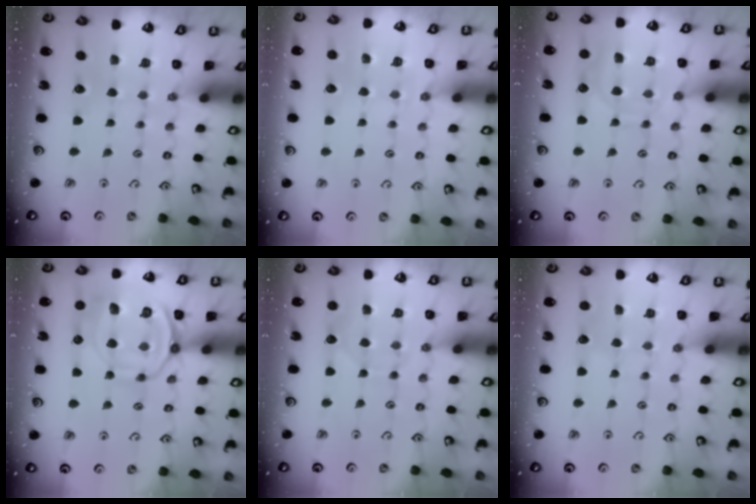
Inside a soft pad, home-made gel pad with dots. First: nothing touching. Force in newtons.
{"total": 2.5, "press": 2.5, "slide": 0.4}
{"total": 10.2, "press": 10.2, "slide": 0.9}
{"total": 14.9, "press": 14.8, "slide": 1.6}
{"total": 4.8, "press": 4.8, "slide": 0.4}
{"total": 4.4, "press": 4.4, "slide": 0.5}